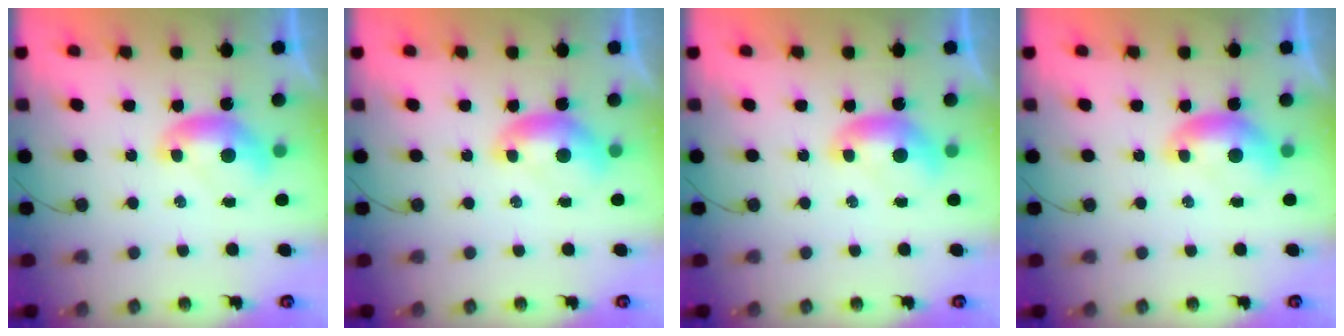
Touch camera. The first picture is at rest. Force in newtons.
{"total": 0.0}
{"total": 0.0}
{"total": 0.0}